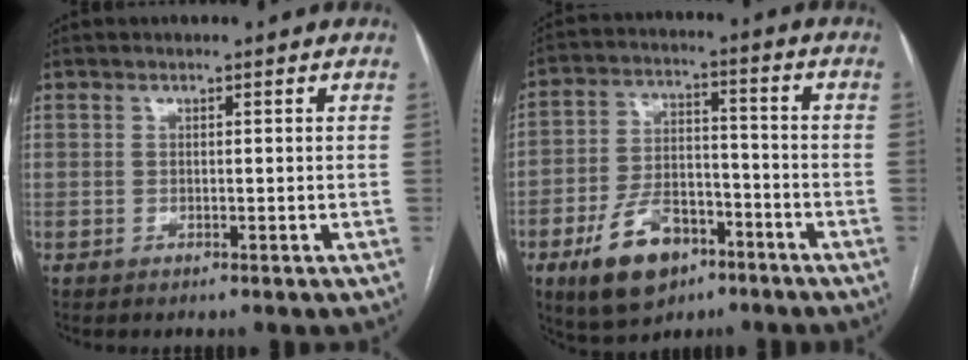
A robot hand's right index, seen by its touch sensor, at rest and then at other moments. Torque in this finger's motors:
{"motor_torque": [0.02, -0.25, -0.47, -0.21]}